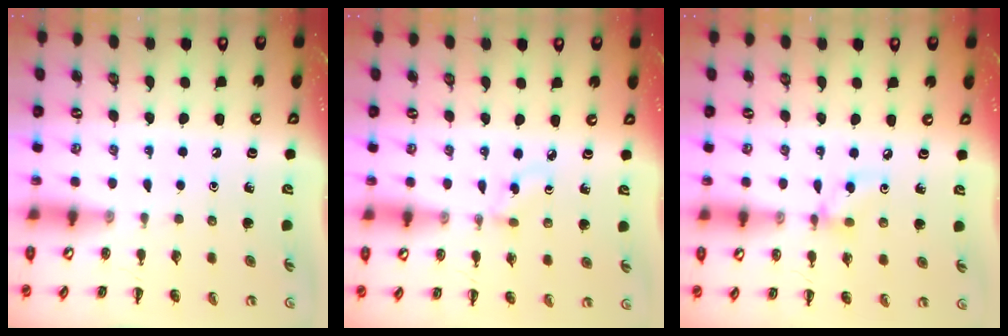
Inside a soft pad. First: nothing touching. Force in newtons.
{"total": 2.3, "press": 2.0, "slide": 1.1}
{"total": 4.5, "press": 4.4, "slide": 0.8}